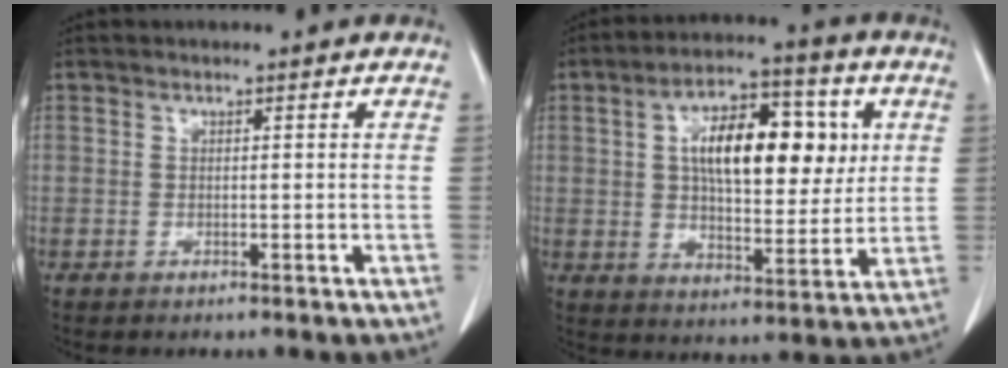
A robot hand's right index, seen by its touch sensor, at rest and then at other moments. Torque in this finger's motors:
{"motor_torque": [0.79, 0.39, 0.66, 0.14]}